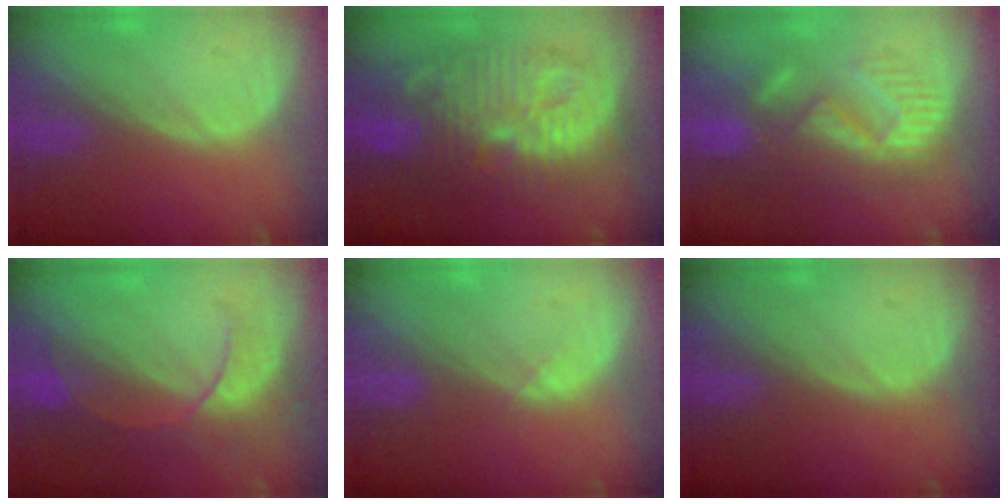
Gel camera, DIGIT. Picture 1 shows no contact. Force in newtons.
{"total": 13.3, "press": 13.2, "slide": 1.3}
{"total": 9.9, "press": 9.3, "slide": 3.2}
{"total": 8.0, "press": 7.1, "slide": 3.8}
{"total": 0.9, "press": 0.9, "slide": 0.3}
{"total": 0.0}